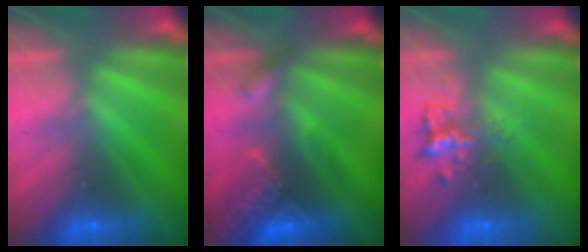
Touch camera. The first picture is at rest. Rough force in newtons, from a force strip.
{"total": 2.7}
{"total": 2.3}